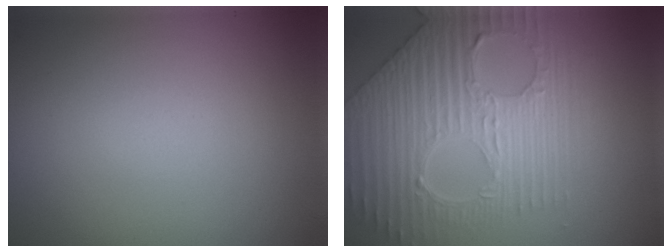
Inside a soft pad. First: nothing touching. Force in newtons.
{"total": 6.1, "press": 5.3, "slide": 2.9}